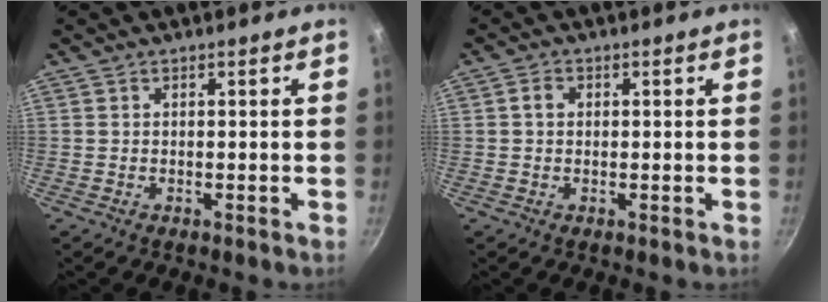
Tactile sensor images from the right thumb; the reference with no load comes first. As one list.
[{"total": 2.0, "force": [0.3, 1.6, 1.1], "torque": [-0.014, 0.006, 0.003]}]